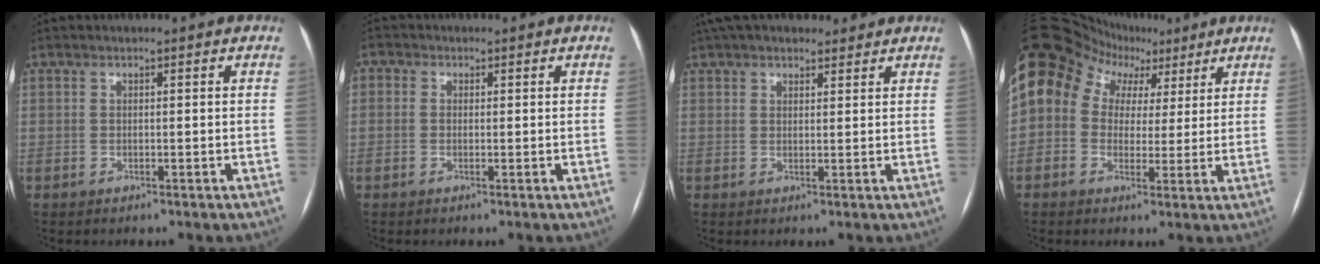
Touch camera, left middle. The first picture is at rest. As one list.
[{"total": 0.6, "force": [-0.1, 0.5, -0.2], "torque": [0.006, -0.005, -0.004]}, {"total": 9.7, "force": [8.1, 3.3, 4.2], "torque": [-0.066, 0.044, 0.127]}, {"total": 13.4, "force": [5.6, 10.4, 6.4], "torque": [-0.117, 0.070, 0.090]}]